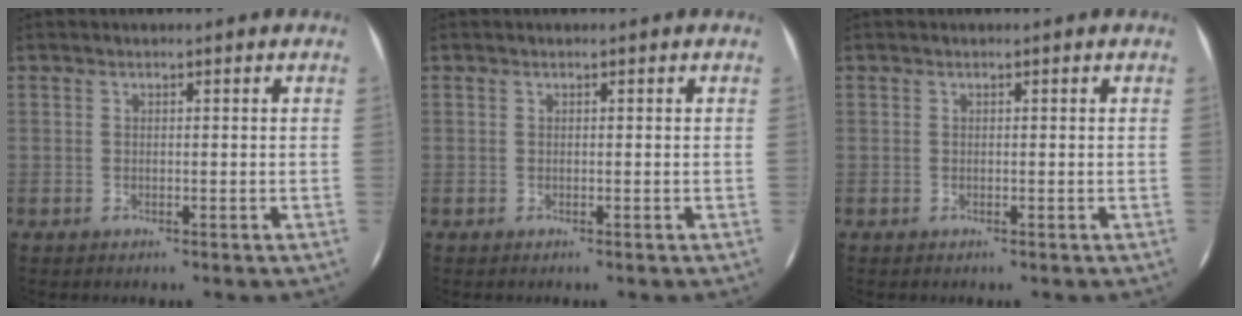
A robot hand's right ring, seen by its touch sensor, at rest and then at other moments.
{"total": 0.0}
{"total": 0.0}